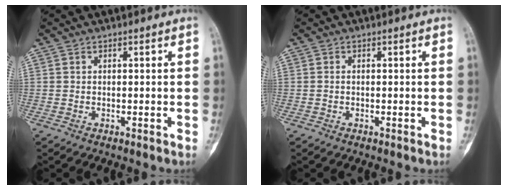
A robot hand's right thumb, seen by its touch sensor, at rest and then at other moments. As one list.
[{"total": 0.0}]